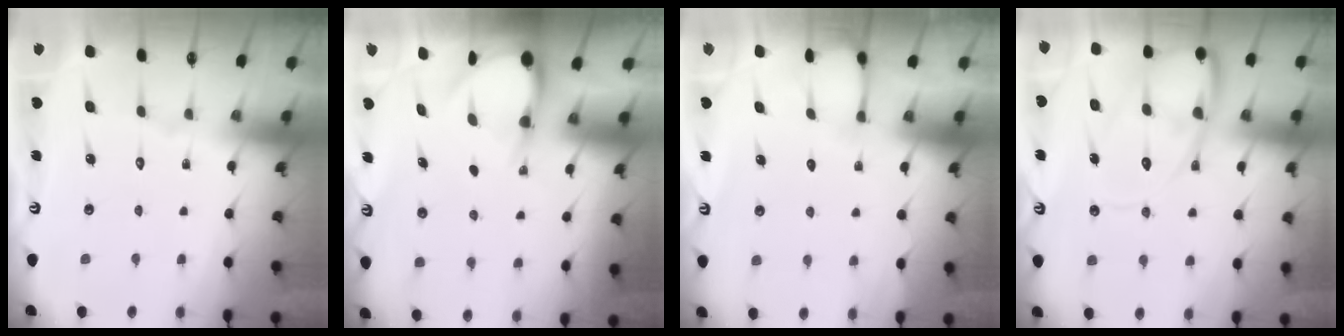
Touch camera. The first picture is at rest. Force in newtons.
{"total": 4.2, "press": 4.2, "slide": 0.3}
{"total": 2.6, "press": 2.6, "slide": 0.3}
{"total": 13.2, "press": 13.1, "slide": 1.2}